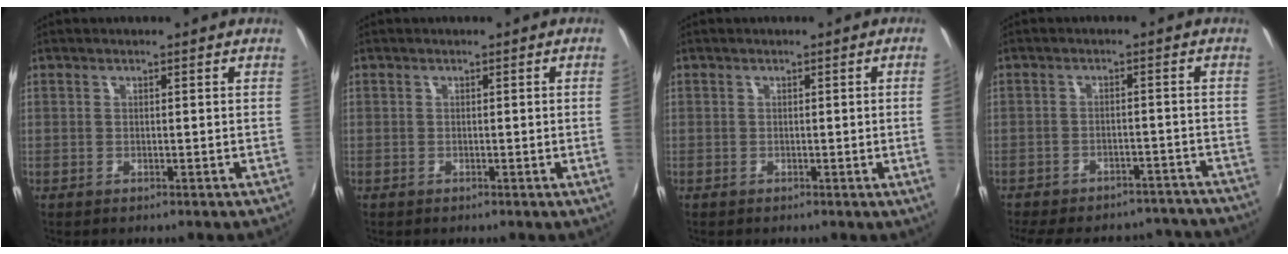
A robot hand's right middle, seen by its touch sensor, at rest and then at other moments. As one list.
[{"total": 1.6, "force": [0.0, -1.0, 1.2], "torque": [-0.011, -0.014, 0.002]}, {"total": 2.6, "force": [-0.1, -1.5, 2.1], "torque": [-0.026, -0.014, 0.003]}, {"total": 20.7, "force": [-17.9, 7.8, 6.8], "torque": [-0.154, 0.020, -0.219]}]